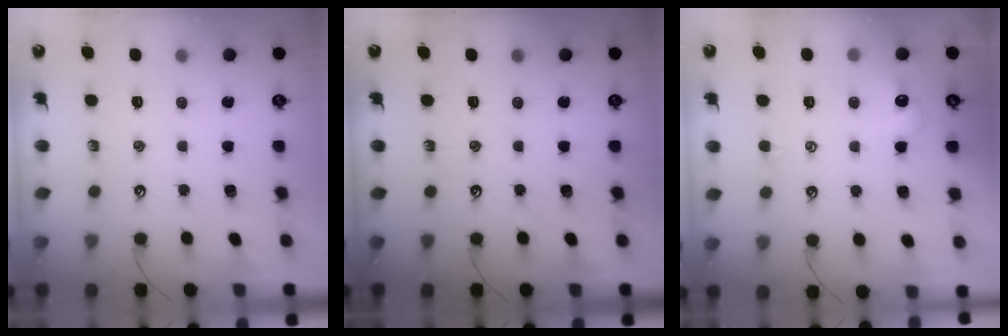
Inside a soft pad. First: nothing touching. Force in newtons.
{"total": 0.0}
{"total": 0.8, "press": 0.5, "slide": 0.6}